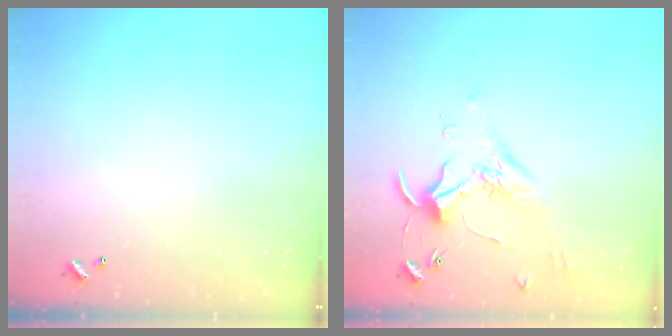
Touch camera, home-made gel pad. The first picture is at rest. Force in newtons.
{"total": 1.7, "press": 1.6, "slide": 0.4}